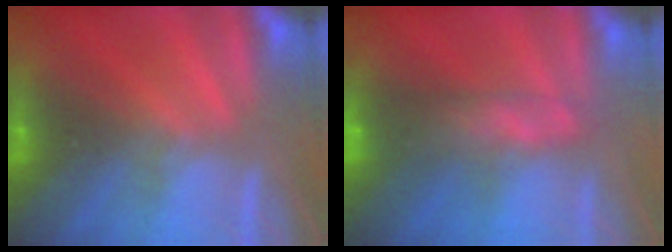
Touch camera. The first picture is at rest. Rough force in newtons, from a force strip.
{"total": 9.1}